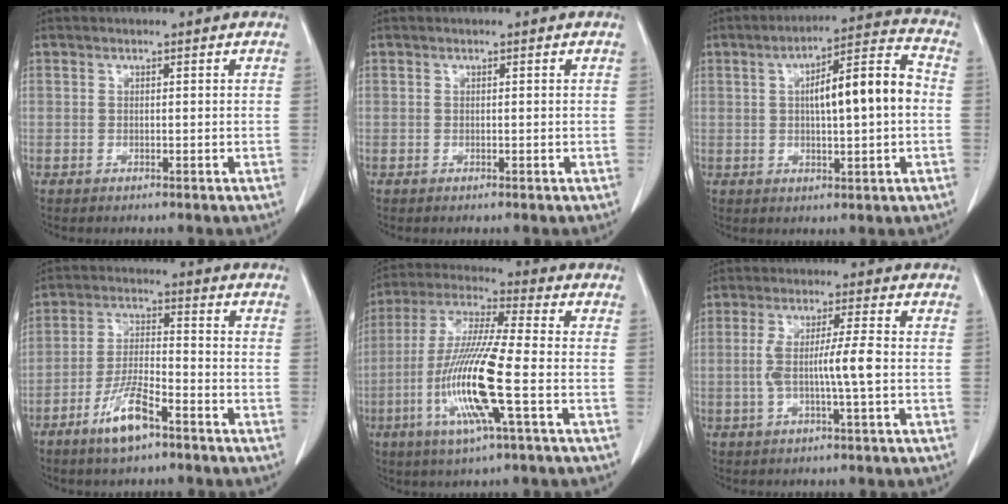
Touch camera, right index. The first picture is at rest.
{"total": 0.0}
{"total": 11.7, "force": [0.7, 2.0, 11.6], "torque": [-0.178, 0.028, 0.009]}
{"total": 8.2, "force": [-5.2, 1.7, 6.1], "torque": [-0.123, -0.006, -0.096]}
{"total": 14.5, "force": [-4.0, 0.2, 14.0], "torque": [-0.290, -0.012, -0.084]}
{"total": 6.5, "force": [-0.8, -0.2, 6.4], "torque": [-0.128, 0.007, -0.013]}